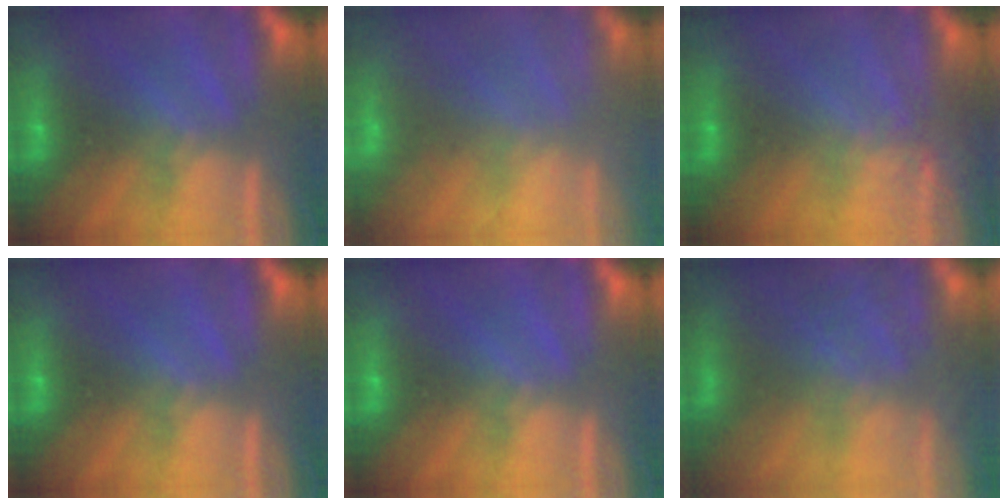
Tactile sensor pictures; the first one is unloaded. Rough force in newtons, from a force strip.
{"total": 5.6}
{"total": 2.2}
{"total": 0.0}
{"total": 0.0}
{"total": 11.4}